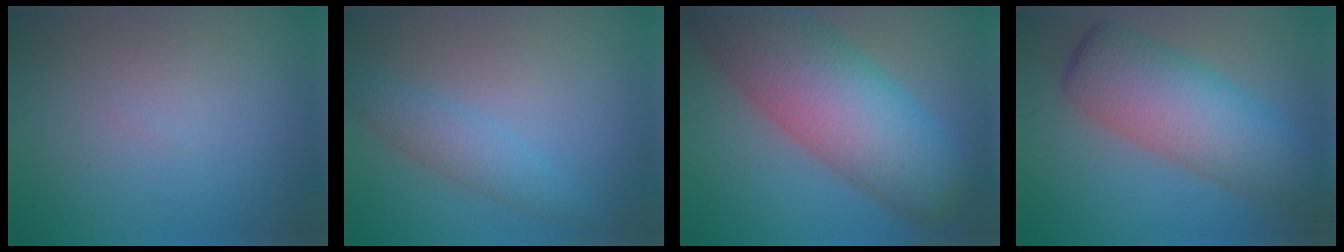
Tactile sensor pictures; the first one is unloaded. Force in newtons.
{"total": 3.0, "press": 3.0, "slide": 0.0}
{"total": 13.9, "press": 13.9, "slide": 0.7}
{"total": 9.4, "press": 9.4, "slide": 0.3}